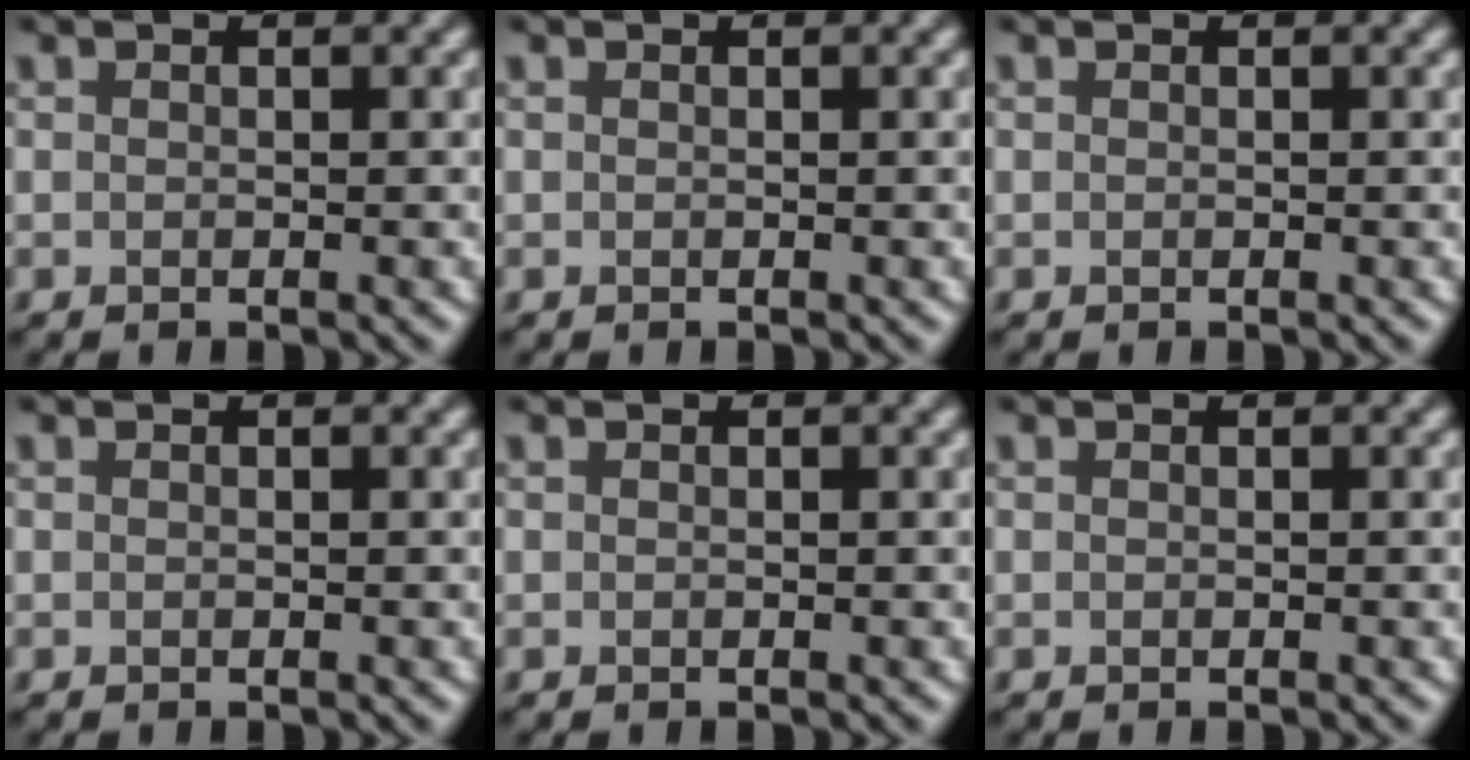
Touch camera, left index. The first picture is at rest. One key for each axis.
{"total": 0.0}
{"total": 0.0}
{"total": 0.0}
{"total": 0.0}
{"total": 0.0}